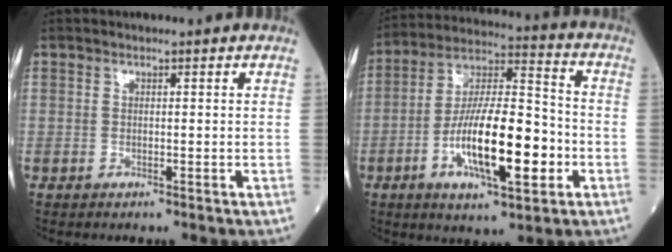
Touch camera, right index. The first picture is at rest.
{"total": 16.9, "force": [-4.8, 4.3, 15.6], "torque": [-0.287, 0.001, -0.082]}